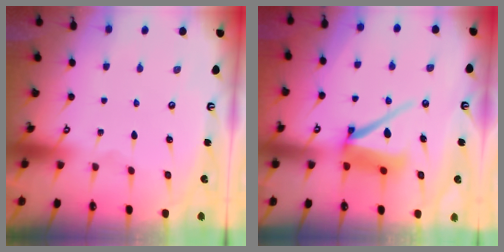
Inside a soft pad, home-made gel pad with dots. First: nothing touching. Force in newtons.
{"total": 9.9, "press": 9.8, "slide": 1.2}